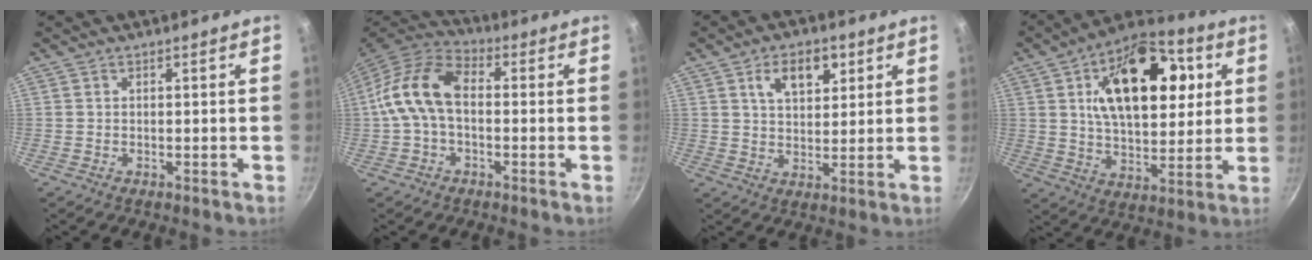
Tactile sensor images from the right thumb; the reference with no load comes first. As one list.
[{"total": 12.8, "force": [0.1, 7.7, 10.2], "torque": [-0.199, 0.038, -0.008]}, {"total": 8.3, "force": [3.7, 4.9, 5.6], "torque": [-0.065, -0.012, 0.062]}, {"total": 22.8, "force": [6.3, 12.5, 18.0], "torque": [-0.240, -0.003, 0.093]}]